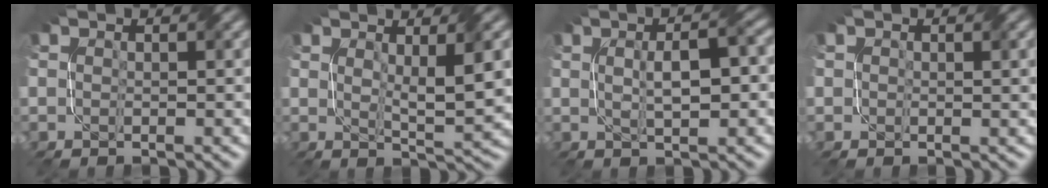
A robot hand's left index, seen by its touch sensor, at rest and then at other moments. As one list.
[{"total": 4.8, "force": [1.3, 1.0, 4.5], "torque": [-0.072, -0.008, 0.027]}, {"total": 4.5, "force": [0.6, 1.4, 4.3], "torque": [-0.062, 0.008, 0.005]}, {"total": 1.4, "force": [0.6, 0.8, 1.0], "torque": [-0.012, -0.001, 0.012]}]